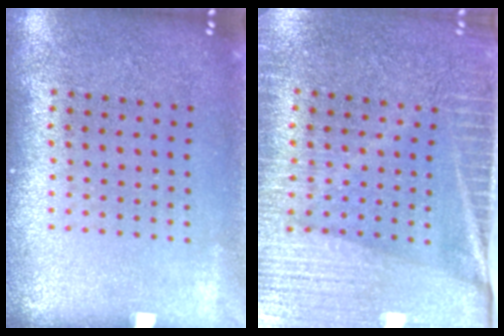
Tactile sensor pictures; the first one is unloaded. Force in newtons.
{"total": 4.1, "press": 3.7, "slide": 1.8}